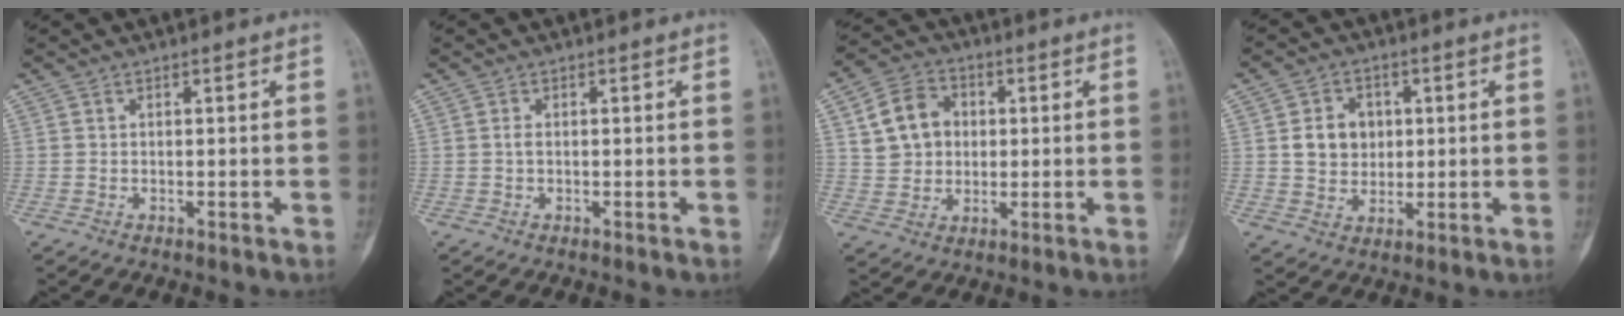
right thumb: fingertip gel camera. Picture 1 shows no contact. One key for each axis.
{"total": 0.8, "fx": 0.0, "fy": 0.5, "fz": 0.7, "tx": -0.013, "ty": 0.001, "tz": -0.001}
{"total": 10.0, "fx": 2.0, "fy": 8.3, "fz": 5.3, "tx": -0.070, "ty": 0.007, "tz": 0.034}
{"total": 7.3, "fx": 1.2, "fy": 6.1, "fz": 3.8, "tx": -0.033, "ty": -0.003, "tz": 0.022}